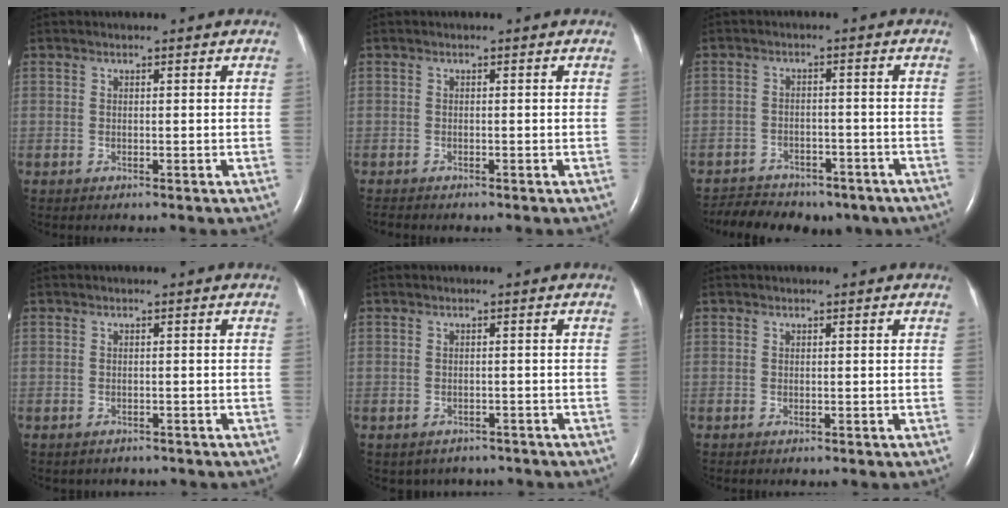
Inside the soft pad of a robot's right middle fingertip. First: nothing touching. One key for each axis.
{"total": 1.6, "fx": -1.4, "fy": 0.2, "fz": 0.6, "tx": -0.015, "ty": -0.005, "tz": -0.019}
{"total": 13.3, "fx": -10.3, "fy": 6.7, "fz": 5.0, "tx": -0.101, "ty": 0.007, "tz": -0.128}
{"total": 1.7, "fx": -1.5, "fy": 0.9, "fz": 0.2, "tx": -0.010, "ty": 0.000, "tz": -0.016}
{"total": 4.9, "fx": -4.0, "fy": 2.8, "fz": 0.6, "tx": -0.002, "ty": 0.013, "tz": -0.043}
{"total": 0.0}